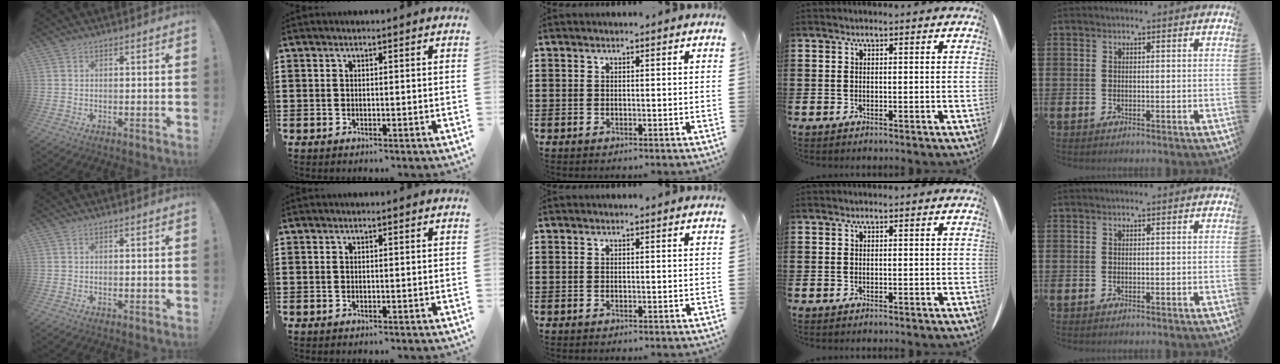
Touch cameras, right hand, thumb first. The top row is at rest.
{}